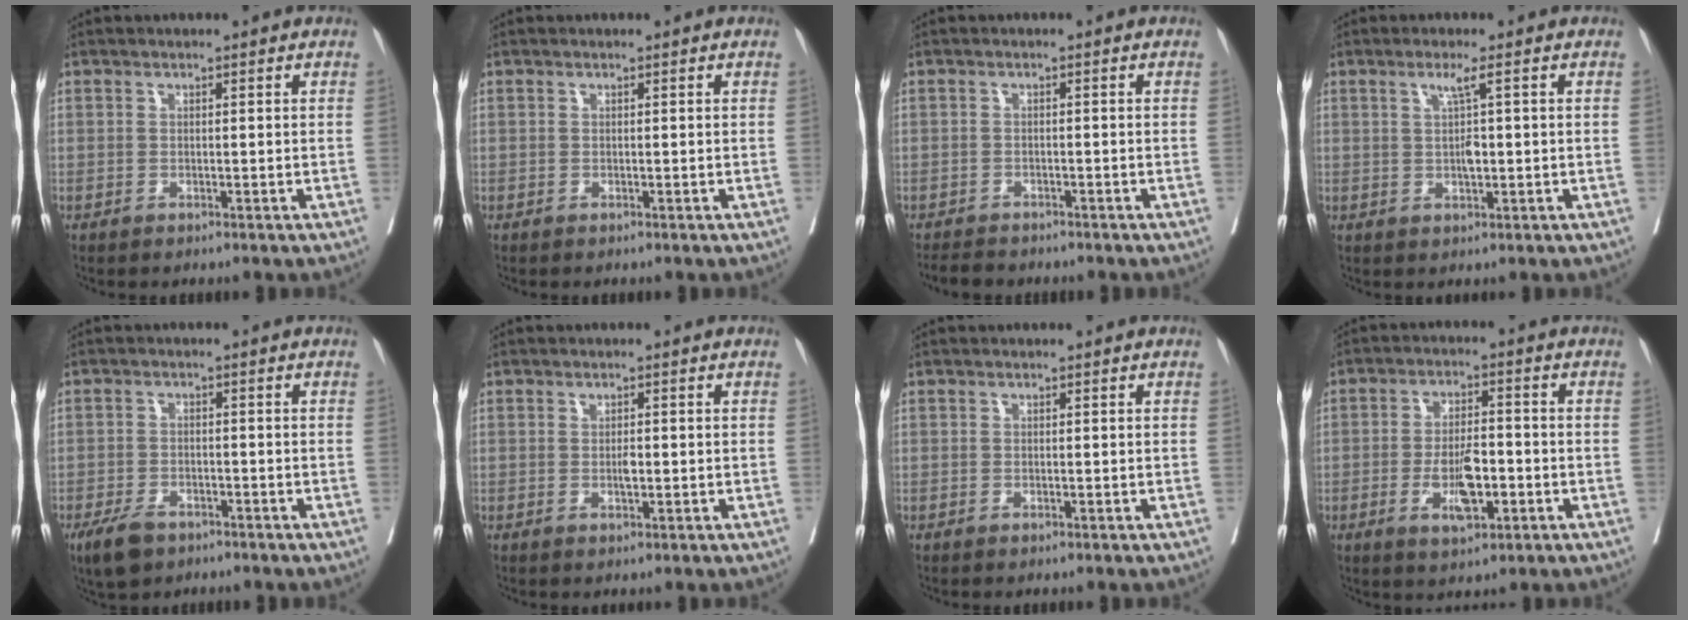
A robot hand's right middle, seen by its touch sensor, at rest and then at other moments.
{"total": 0.0}
{"total": 3.5, "force": [-3.1, 1.3, 0.9], "torque": [-0.016, -0.006, -0.047]}
{"total": 3.1, "force": [0.6, 0.1, 3.1], "torque": [-0.055, -0.002, 0.013]}
{"total": 4.9, "force": [-3.3, 2.5, 2.6], "torque": [-0.052, -0.005, -0.054]}
{"total": 1.4, "force": [-0.1, 0.4, 1.4], "torque": [-0.028, -0.003, 0.002]}
{"total": 0.0}
{"total": 7.4, "force": [-2.3, 2.5, 6.6], "torque": [-0.124, -0.003, -0.033]}